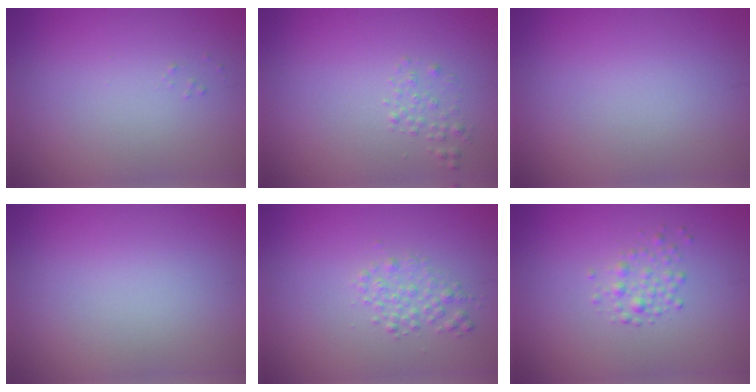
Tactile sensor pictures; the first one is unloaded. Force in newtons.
{"total": 1.0, "press": 1.0, "slide": 0.1}
{"total": 0.0}
{"total": 0.0}
{"total": 1.7, "press": 1.7, "slide": 0.0}
{"total": 2.2, "press": 2.2, "slide": 0.1}